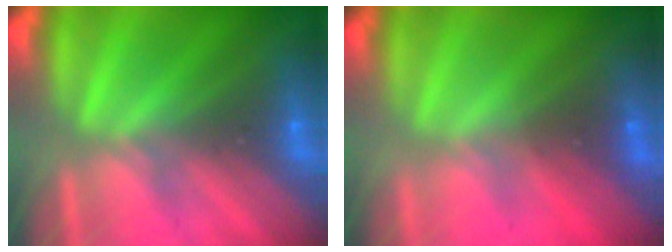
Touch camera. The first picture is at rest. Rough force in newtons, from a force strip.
{"total": 1.5}